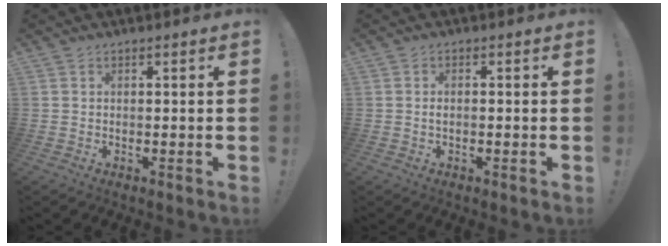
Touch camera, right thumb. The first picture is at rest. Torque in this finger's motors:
{"motor_torque": [-0.19, 0.01, -0.09, 0.17, 0.03]}